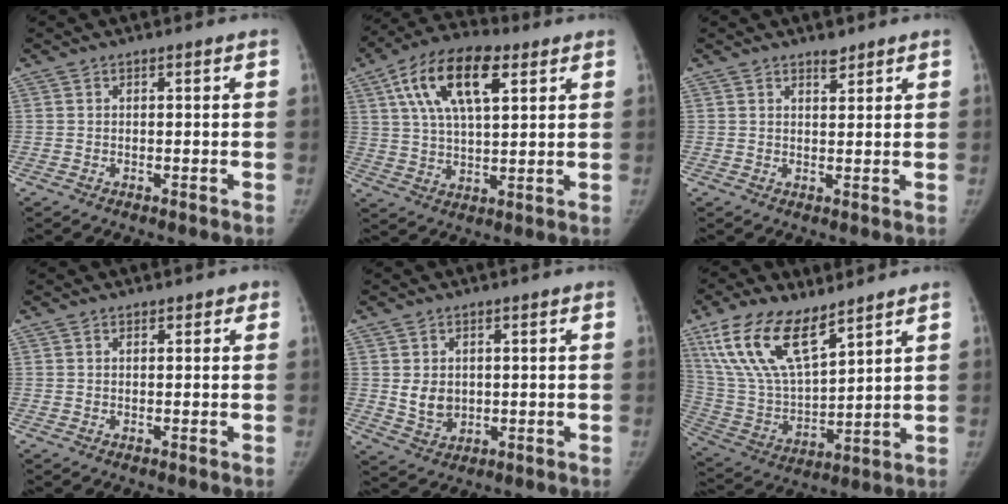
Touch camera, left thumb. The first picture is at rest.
{"total": 15.7, "force": [6.4, 7.2, 12.4], "torque": [-0.209, 0.001, 0.109]}
{"total": 2.0, "force": [1.7, 0.9, 0.7], "torque": [0.002, -0.013, 0.026]}
{"total": 1.2, "force": [0.8, 0.7, 0.6], "torque": [0.004, -0.002, 0.004]}
{"total": 4.9, "force": [0.6, 3.9, 3.0], "torque": [-0.034, -0.012, 0.023]}
{"total": 17.9, "force": [10.9, 7.3, 12.1], "torque": [-0.224, -0.043, 0.222]}